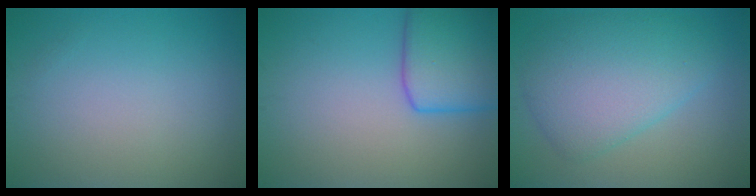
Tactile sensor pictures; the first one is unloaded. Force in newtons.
{"total": 6.4, "press": 6.4, "slide": 0.3}
{"total": 6.8, "press": 6.8, "slide": 0.1}